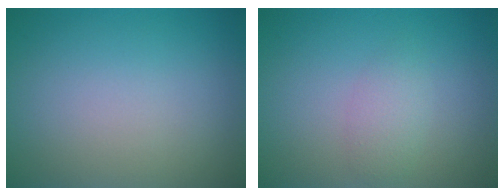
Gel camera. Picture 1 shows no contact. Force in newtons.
{"total": 1.8, "press": 1.8, "slide": 0.0}